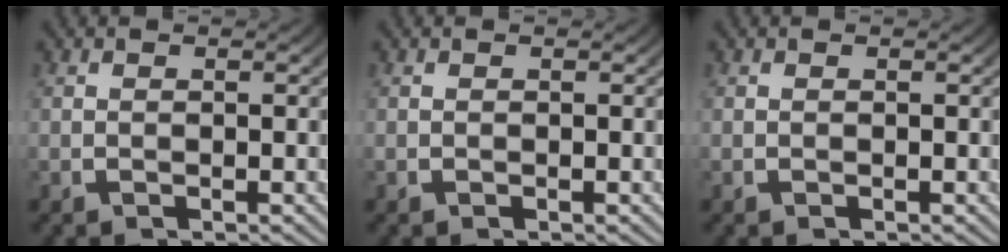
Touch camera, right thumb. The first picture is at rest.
{"total": 0.0}
{"total": 0.0}